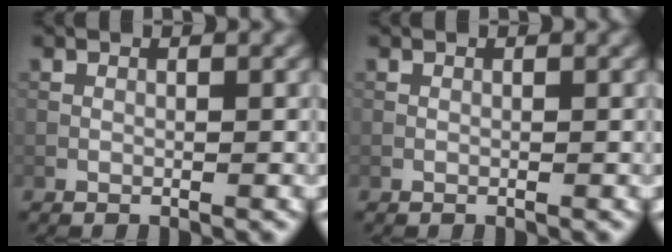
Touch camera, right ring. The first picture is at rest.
{"total": 0.0}